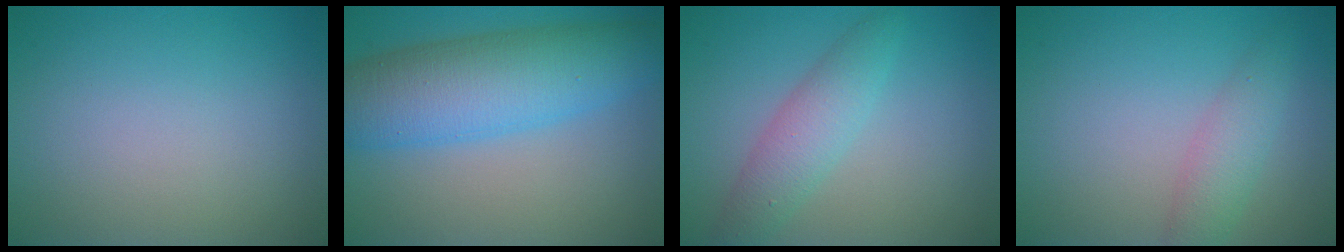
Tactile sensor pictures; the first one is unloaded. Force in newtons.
{"total": 8.9, "press": 8.9, "slide": 0.0}
{"total": 3.3, "press": 3.3, "slide": 0.0}
{"total": 2.6, "press": 2.6, "slide": 0.0}